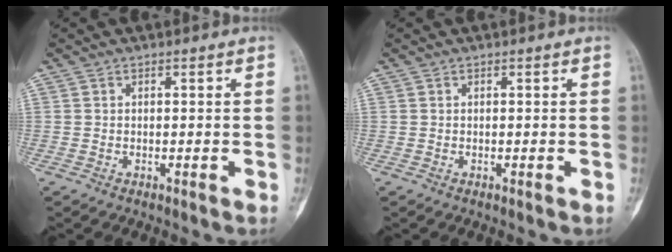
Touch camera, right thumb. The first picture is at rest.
{"total": 0.0}